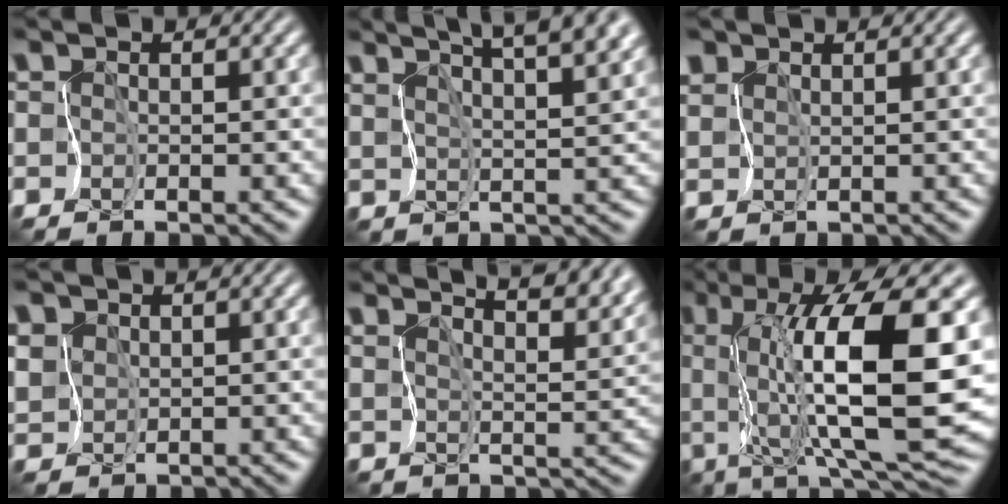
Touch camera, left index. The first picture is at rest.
{"total": 8.7, "force": [6.8, 1.8, 5.2], "torque": [-0.074, 0.010, 0.103]}
{"total": 2.7, "force": [2.6, 0.9, 0.3], "torque": [-0.037, -0.006, 0.057]}
{"total": 5.7, "force": [3.3, 4.3, 1.8], "torque": [-0.066, 0.012, 0.050]}
{"total": 7.7, "force": [6.7, 1.4, 3.3], "torque": [-0.048, -0.008, 0.098]}
{"total": 10.5, "force": [1.6, 1.0, 10.3], "torque": [-0.169, -0.019, 0.047]}